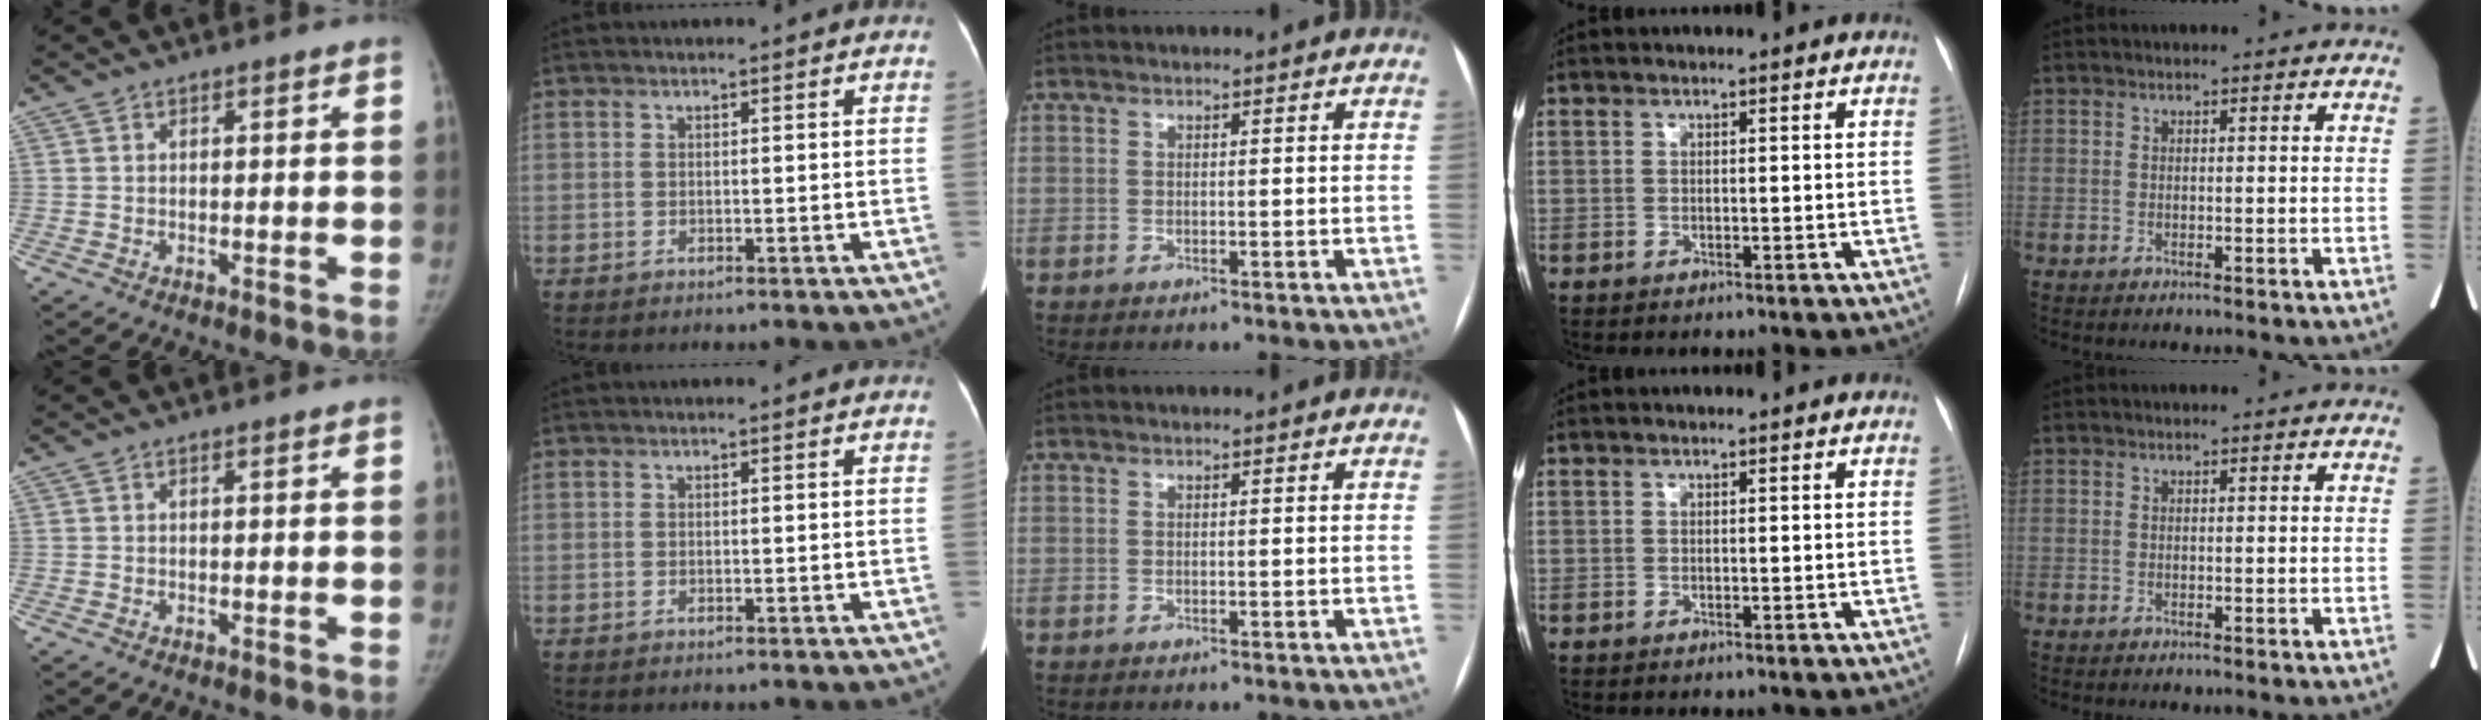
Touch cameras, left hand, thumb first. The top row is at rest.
{}